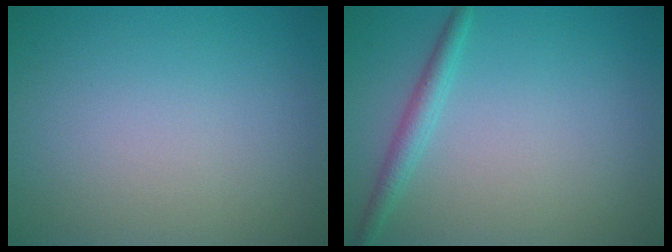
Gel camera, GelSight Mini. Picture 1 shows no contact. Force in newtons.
{"total": 2.0, "press": 2.0, "slide": 0.1}